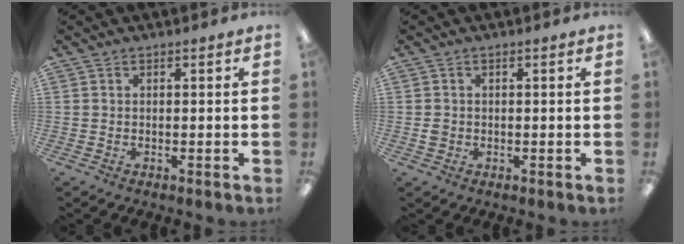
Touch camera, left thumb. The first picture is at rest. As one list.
[{"total": 1.3, "force": [0.0, 1.2, 0.6], "torque": [-0.011, 0.005, -0.002]}]